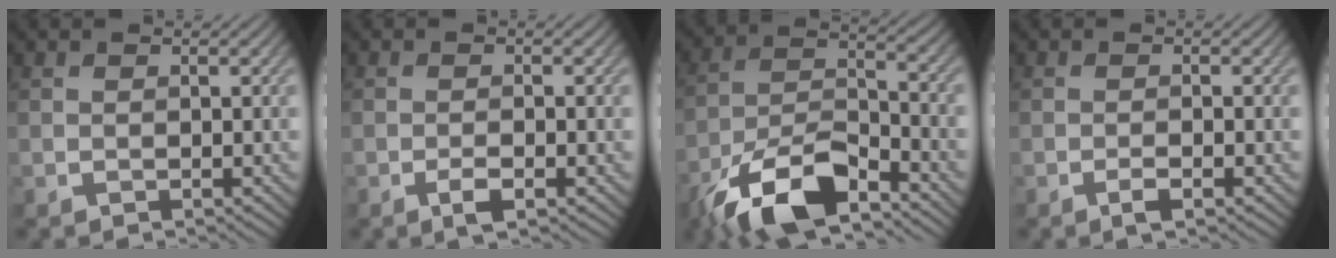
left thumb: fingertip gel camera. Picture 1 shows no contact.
{"total": 2.0, "force": [-1.1, 0.3, 1.7], "torque": [-0.030, 0.003, -0.021]}
{"total": 13.1, "force": [-9.1, 4.6, 8.2], "torque": [-0.159, -0.004, -0.188]}
{"total": 1.6, "force": [-0.9, 0.1, 1.3], "torque": [-0.022, 0.004, -0.019]}